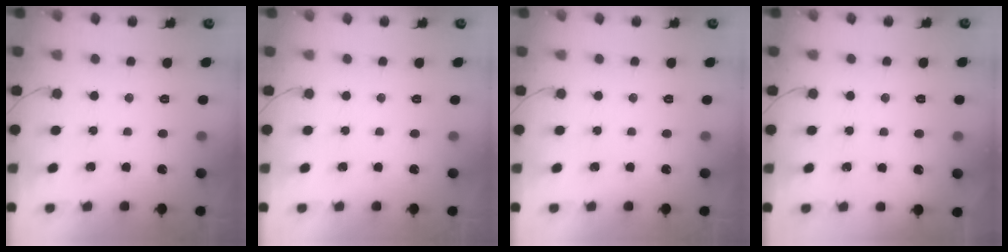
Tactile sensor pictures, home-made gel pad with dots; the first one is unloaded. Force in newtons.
{"total": 0.0}
{"total": 0.0}
{"total": 2.1, "press": 2.1, "slide": 0.3}